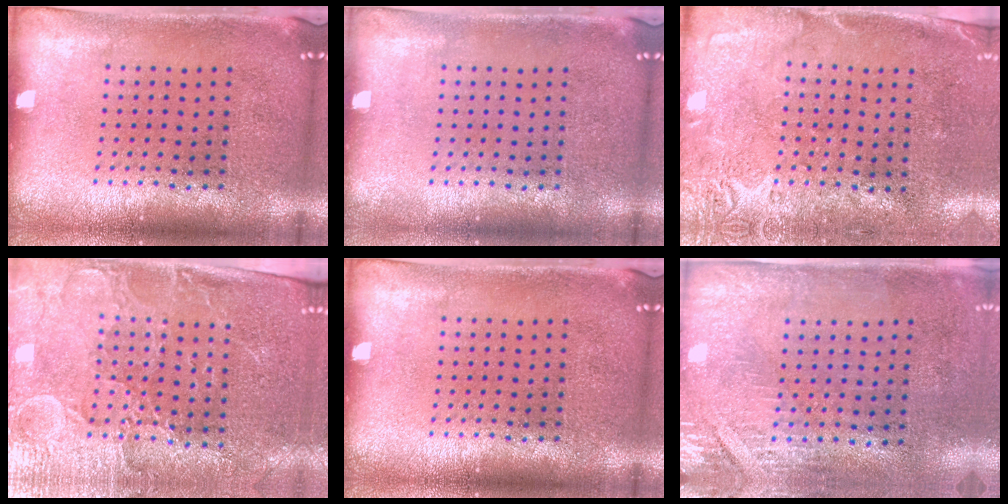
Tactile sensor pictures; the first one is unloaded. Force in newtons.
{"total": 0.0}
{"total": 2.8, "press": 2.2, "slide": 1.7}
{"total": 3.5, "press": 3.3, "slide": 1.1}
{"total": 0.0}
{"total": 2.9, "press": 2.5, "slide": 1.4}